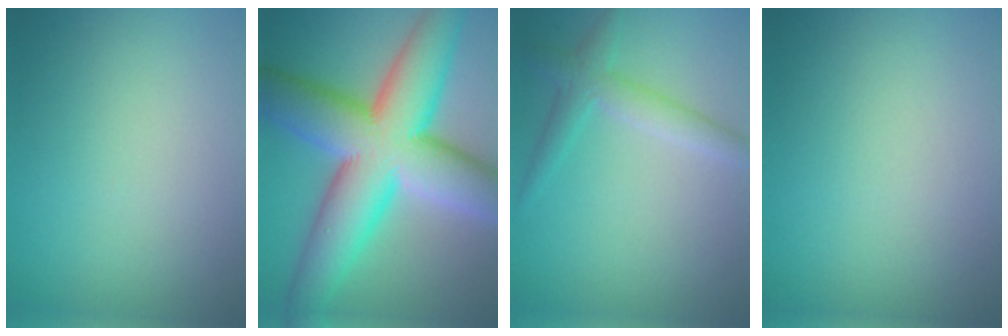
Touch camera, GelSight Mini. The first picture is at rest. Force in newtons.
{"total": 14.3, "press": 14.2, "slide": 0.5}
{"total": 2.8, "press": 2.8, "slide": 0.2}
{"total": 0.0}